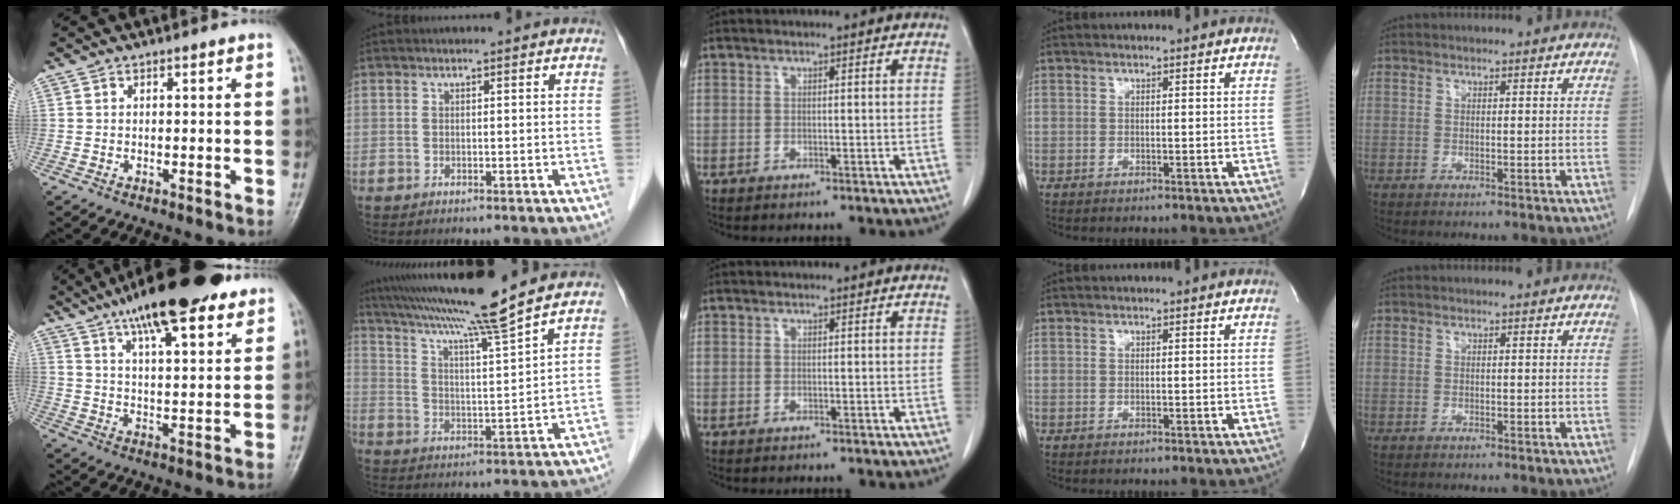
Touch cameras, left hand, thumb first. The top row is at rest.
{"thumb": {"total": 19.8, "force": [13.4, 5.6, 13.4], "torque": [-0.186, -0.034, 0.209]}, "index": {"total": 14.2, "force": [11.9, -2.2, 7.5], "torque": [-0.134, -0.004, 0.192]}}